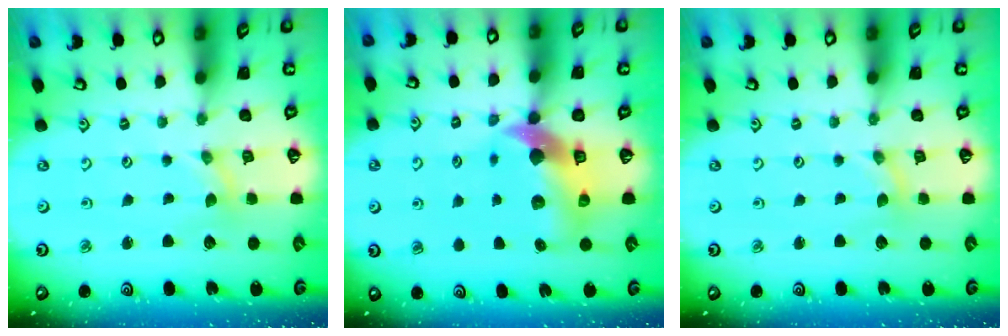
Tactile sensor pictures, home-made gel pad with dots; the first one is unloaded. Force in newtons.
{"total": 11.6, "press": 11.5, "slide": 1.8}
{"total": 0.0}